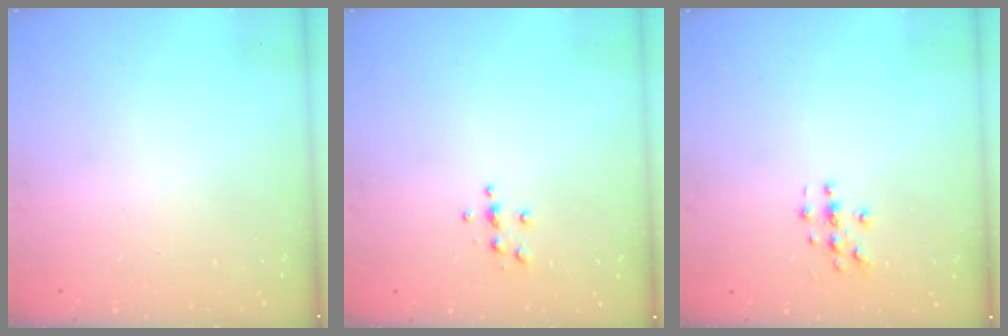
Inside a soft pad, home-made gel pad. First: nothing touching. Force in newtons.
{"total": 3.8, "press": 3.8, "slide": 0.4}
{"total": 2.8, "press": 2.8, "slide": 0.3}